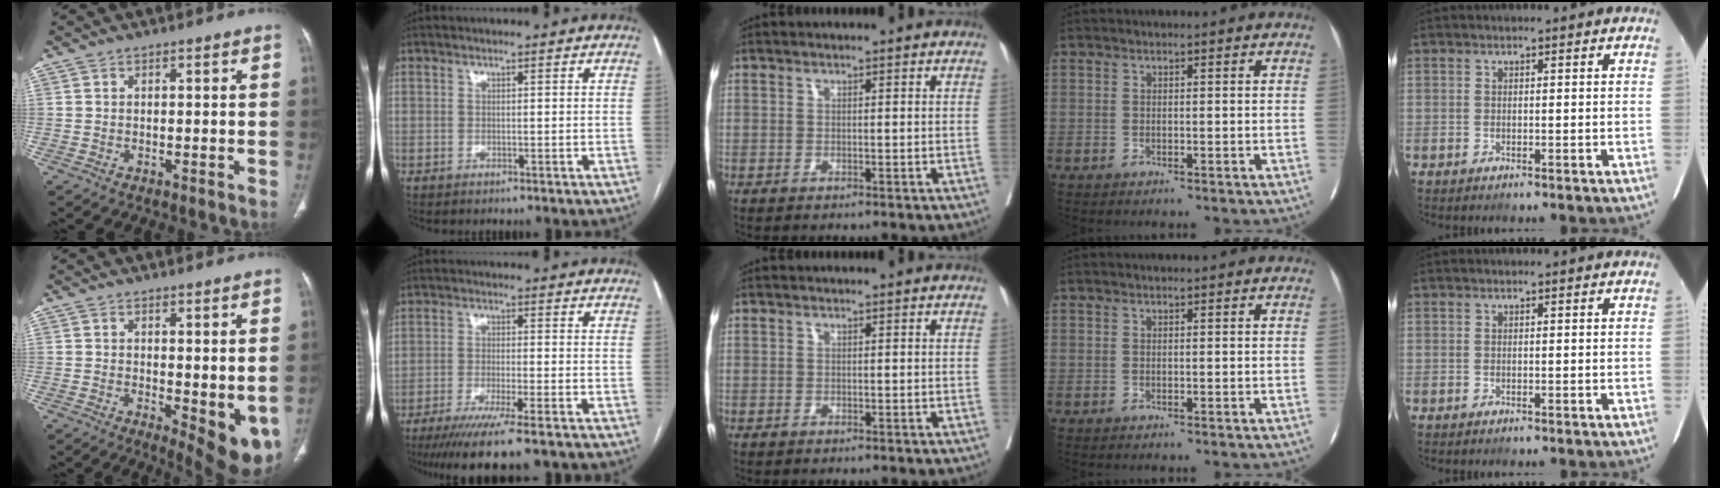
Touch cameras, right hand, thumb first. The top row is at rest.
{"thumb": {"total": 8.6, "force": [-0.9, 3.1, 8.0], "torque": [-0.096, -0.022, -0.002]}, "index": {"total": 10.5, "force": [-7.9, 0.2, 7.0], "torque": [-0.105, -0.025, -0.123]}}